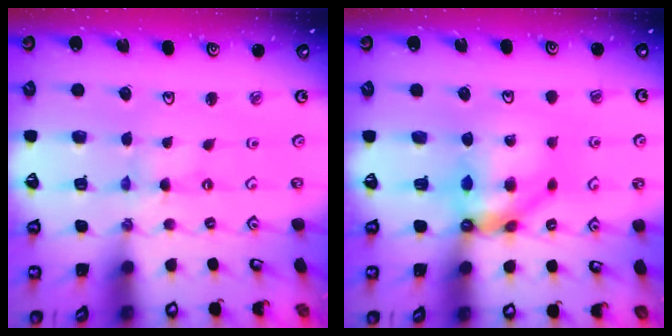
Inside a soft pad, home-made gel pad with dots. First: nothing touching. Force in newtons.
{"total": 9.9, "press": 9.9, "slide": 1.2}